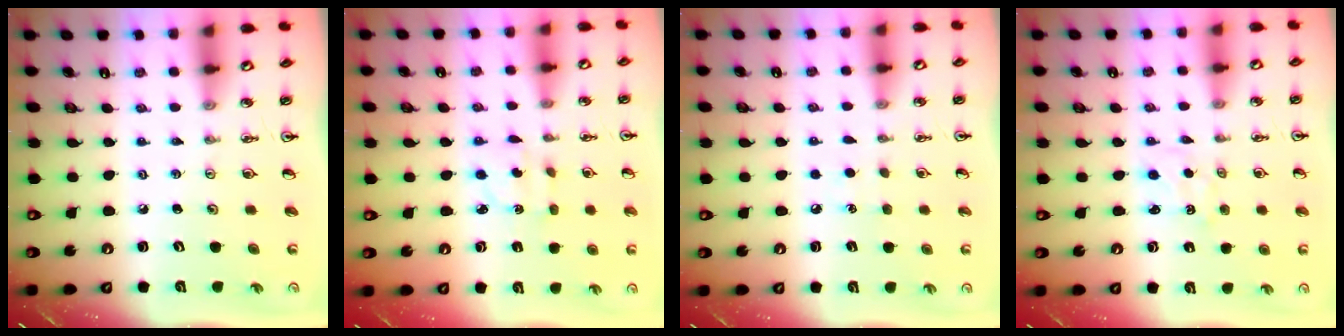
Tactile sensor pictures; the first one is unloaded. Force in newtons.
{"total": 3.2, "press": 3.1, "slide": 0.7}
{"total": 4.8, "press": 4.8, "slide": 0.5}
{"total": 2.1, "press": 2.1, "slide": 0.2}